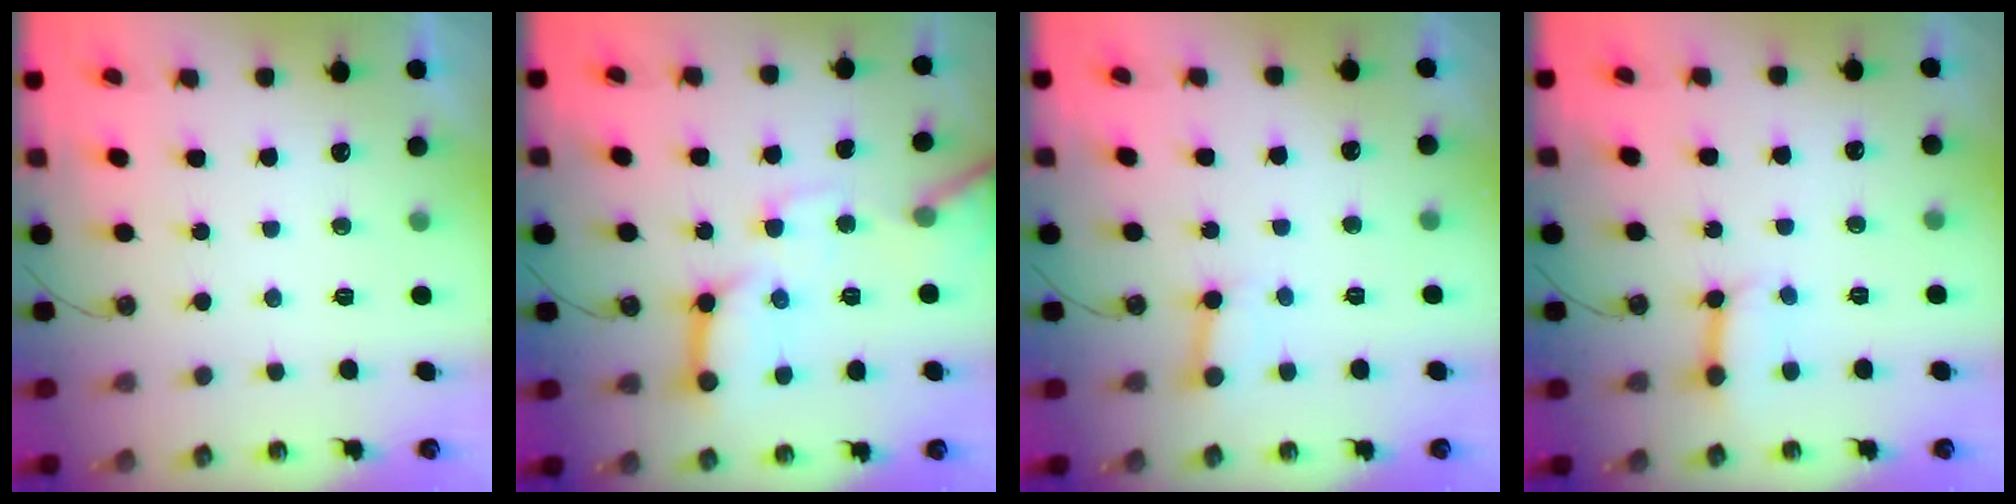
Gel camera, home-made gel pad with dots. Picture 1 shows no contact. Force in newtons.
{"total": 14.8, "press": 14.8, "slide": 1.1}
{"total": 2.7, "press": 2.7, "slide": 0.2}
{"total": 6.2, "press": 6.1, "slide": 0.8}